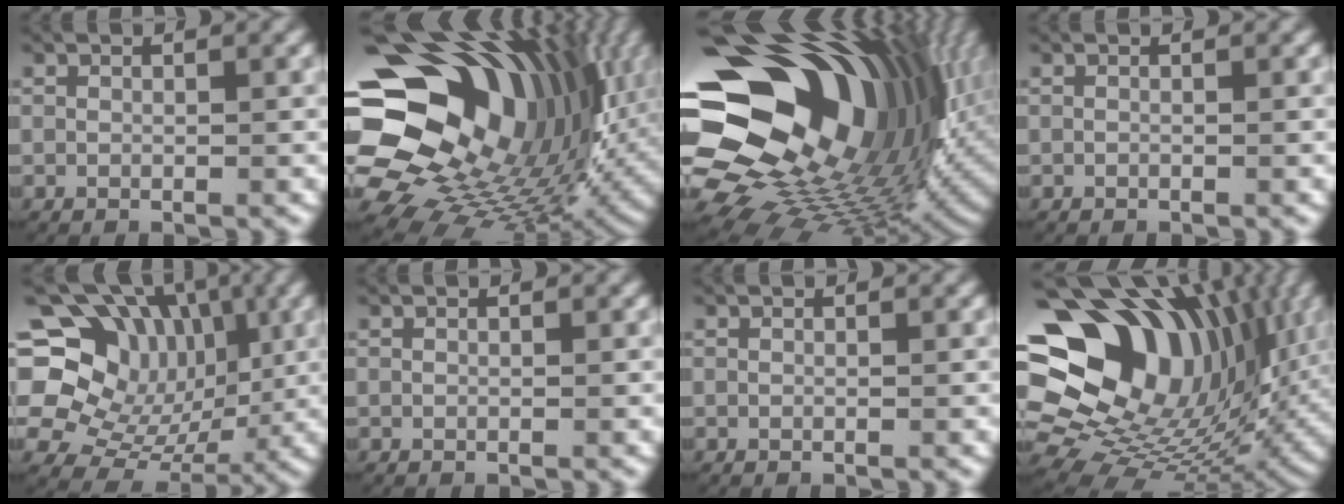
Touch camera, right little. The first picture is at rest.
{"total": 29.2, "force": [0.8, 20.7, 20.6], "torque": [-0.351, -0.021, 0.009]}
{"total": 33.1, "force": [0.1, 22.2, 24.6], "torque": [-0.399, -0.025, 0.000]}
{"total": 0.0}
{"total": 16.7, "force": [2.7, 13.9, 8.9], "torque": [-0.201, -0.032, 0.046]}
{"total": 0.0}
{"total": 0.0}
{"total": 22.7, "force": [3.0, 16.5, 15.3], "torque": [-0.265, -0.004, 0.049]}